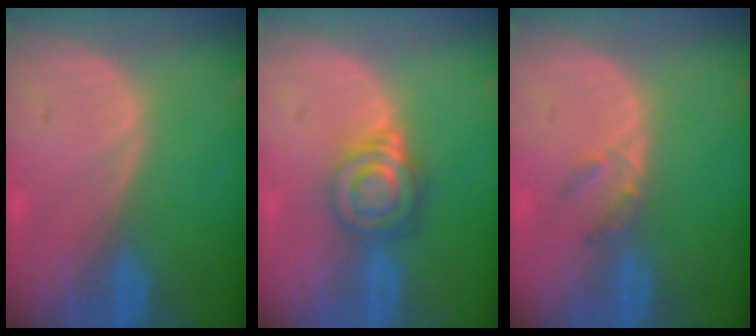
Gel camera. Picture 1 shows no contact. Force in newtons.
{"total": 6.6, "press": 5.6, "slide": 3.4}
{"total": 2.3, "press": 2.0, "slide": 1.1}